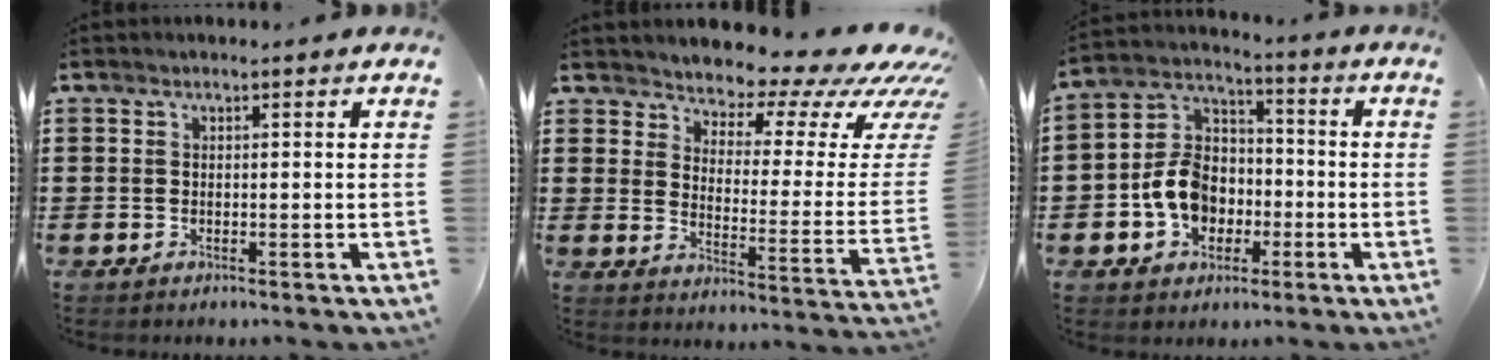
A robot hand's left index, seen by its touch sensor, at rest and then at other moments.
{"total": 6.2, "force": [5.5, 1.9, 2.0], "torque": [-0.048, -0.056, 0.090]}
{"total": 9.3, "force": [-2.7, 7.3, 5.0], "torque": [-0.138, 0.018, -0.056]}